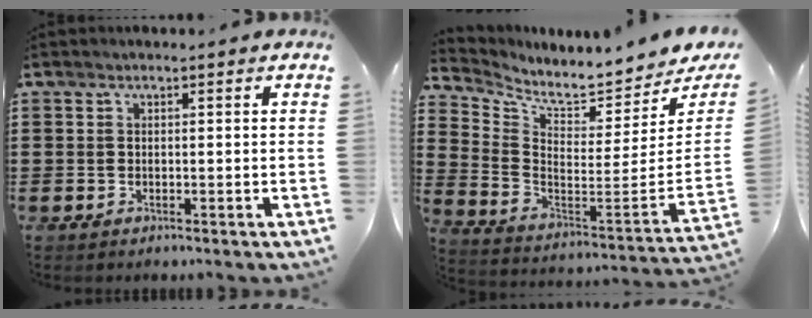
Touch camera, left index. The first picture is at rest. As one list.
[{"total": 5.4, "force": [5.2, -0.1, 1.6], "torque": [-0.057, -0.070, 0.083]}]